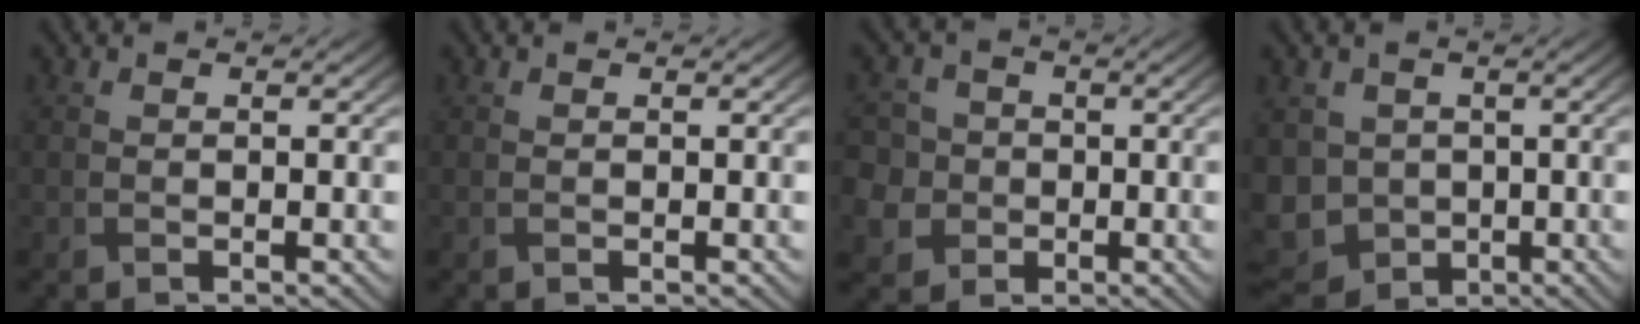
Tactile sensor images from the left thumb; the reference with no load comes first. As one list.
[{"total": 0.0}, {"total": 7.7, "force": [-0.8, 7.3, 2.4], "torque": [-0.088, 0.011, -0.047]}, {"total": 7.8, "force": [-1.0, 6.6, 3.9], "torque": [-0.107, -0.021, -0.019]}]